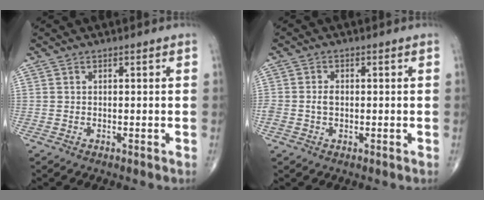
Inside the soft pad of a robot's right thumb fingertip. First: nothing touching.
{"total": 2.4, "force": [-0.2, 1.7, 1.6], "torque": [-0.038, 0.006, -0.003]}